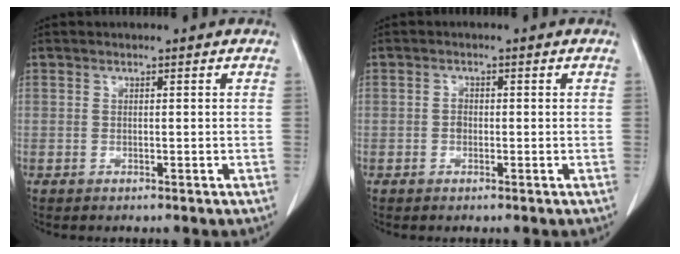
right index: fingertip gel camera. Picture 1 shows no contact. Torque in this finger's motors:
{"motor_torque": [0.30, -0.18, 0.00, 0.03]}